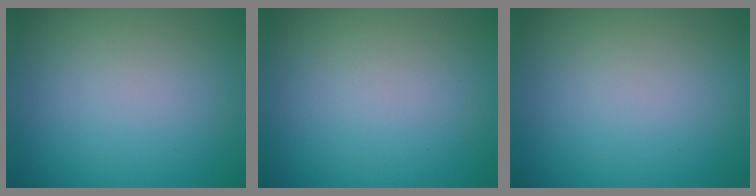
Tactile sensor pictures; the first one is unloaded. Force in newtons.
{"total": 0.0}
{"total": 0.0}